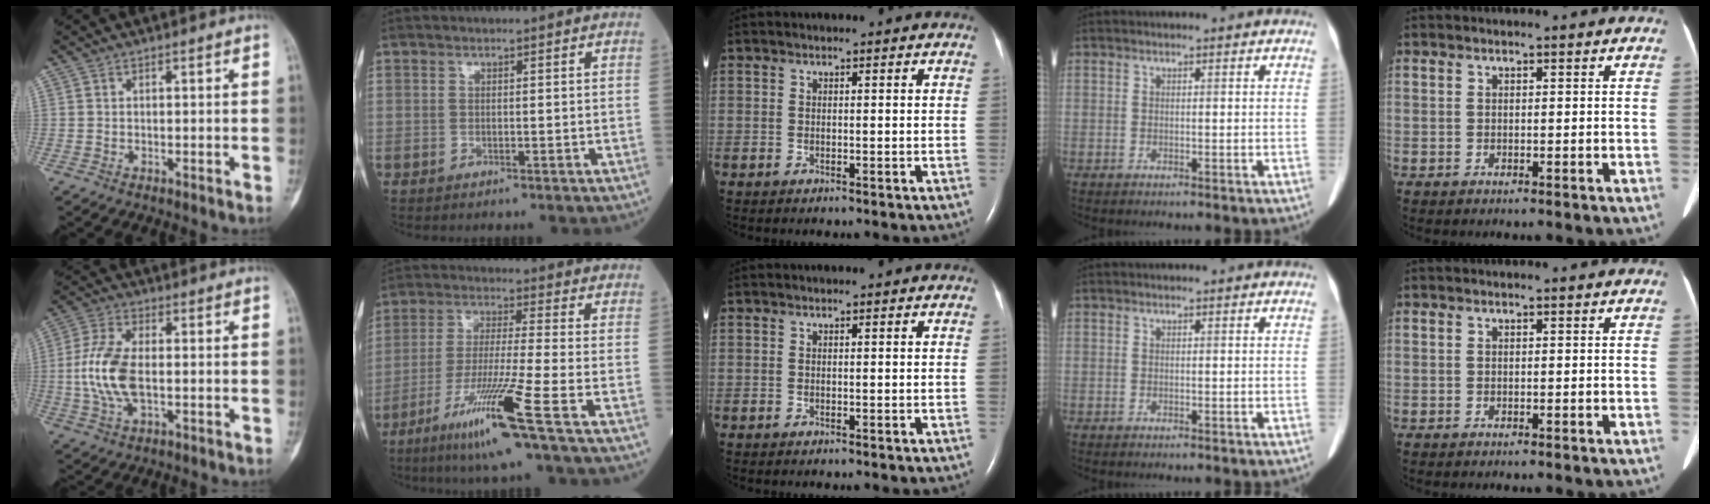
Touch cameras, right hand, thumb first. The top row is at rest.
{"thumb": {"total": 10.7, "force": [-0.8, 5.4, 9.2], "torque": [-0.205, 0.008, -0.017]}, "index": {"total": 12.9, "force": [-6.7, -1.8, 10.9], "torque": [-0.211, -0.038, -0.127]}}